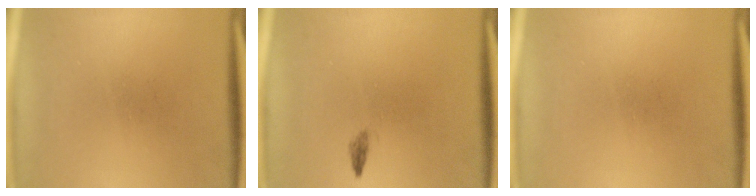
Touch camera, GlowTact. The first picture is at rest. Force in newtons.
{"total": 0.8}
{"total": 0.0}